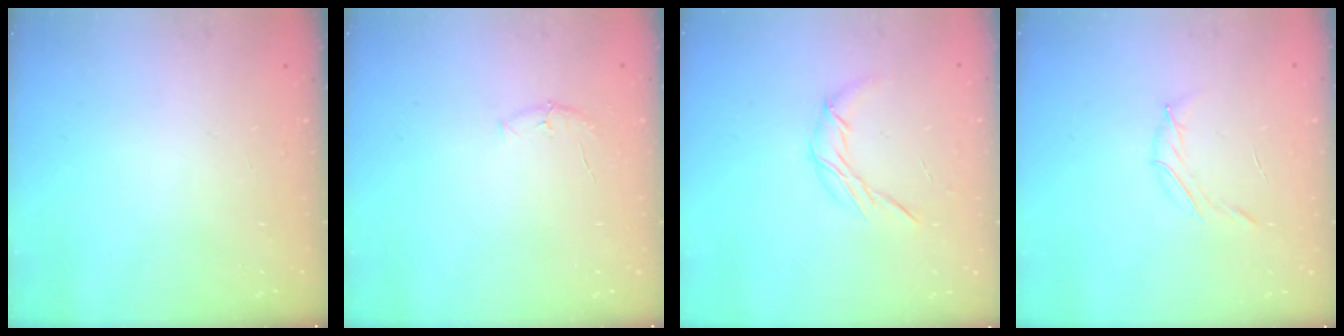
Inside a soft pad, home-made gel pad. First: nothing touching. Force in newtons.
{"total": 4.8, "press": 4.6, "slide": 1.2}
{"total": 6.9, "press": 6.9, "slide": 0.4}
{"total": 3.8, "press": 3.7, "slide": 1.0}